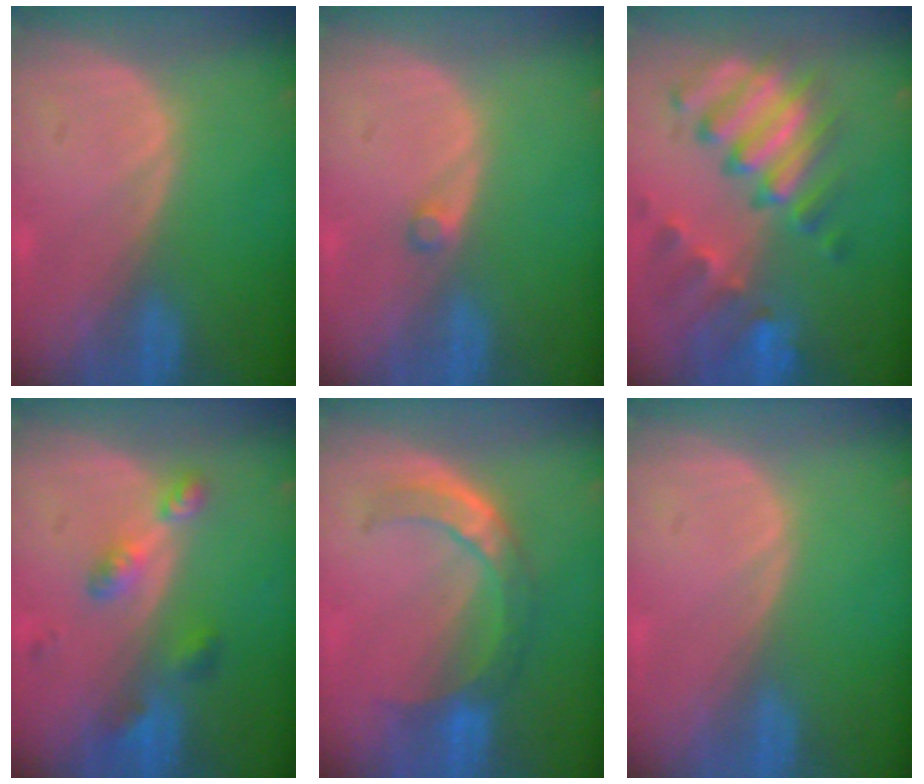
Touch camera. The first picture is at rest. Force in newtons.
{"total": 1.0, "press": 1.0, "slide": 0.2}
{"total": 11.1, "press": 9.5, "slide": 5.7}
{"total": 5.3, "press": 4.7, "slide": 2.5}
{"total": 6.6, "press": 6.2, "slide": 2.3}
{"total": 0.0}